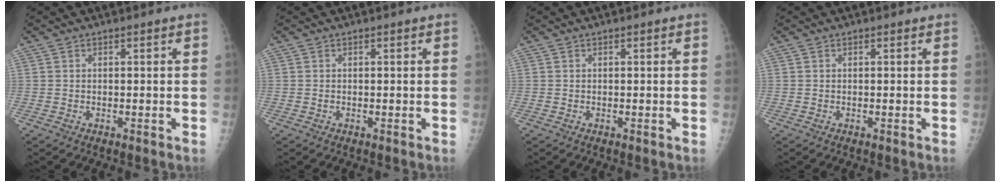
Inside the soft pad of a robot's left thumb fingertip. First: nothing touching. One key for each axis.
{"total": 0.0}
{"total": 0.0}
{"total": 0.0}